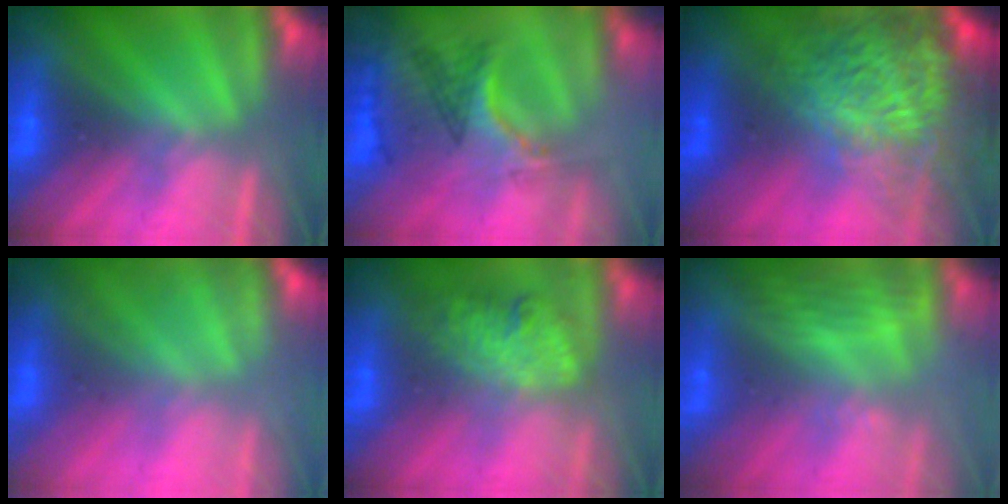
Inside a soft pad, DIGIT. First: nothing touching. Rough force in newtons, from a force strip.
{"total": 3.2}
{"total": 10.5}
{"total": 2.2}
{"total": 3.0}
{"total": 2.9}